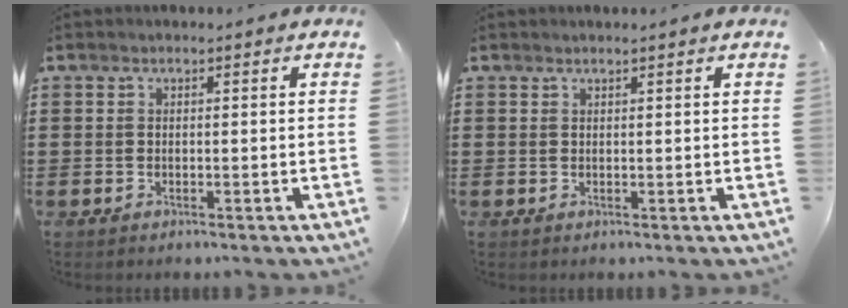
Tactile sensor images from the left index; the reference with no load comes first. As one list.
[{"total": 0.8, "force": [0.7, -0.2, 0.4], "torque": [-0.006, -0.003, 0.015]}]